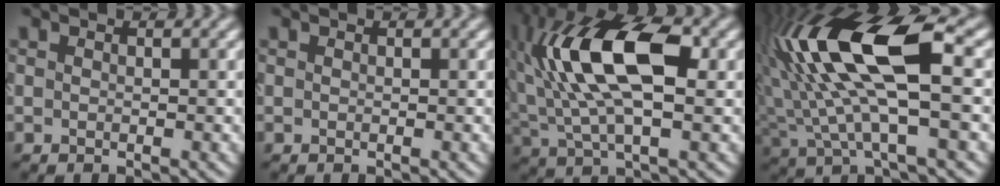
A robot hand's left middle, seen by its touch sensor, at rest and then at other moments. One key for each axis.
{"total": 0.0}
{"total": 11.6, "fx": 2.6, "fy": 5.1, "fz": 10.1, "tx": -0.188, "ty": 0.024, "tz": 0.037}
{"total": 12.6, "fx": 3.1, "fy": 4.6, "fz": 11.3, "tx": -0.237, "ty": 0.015, "tz": 0.053}